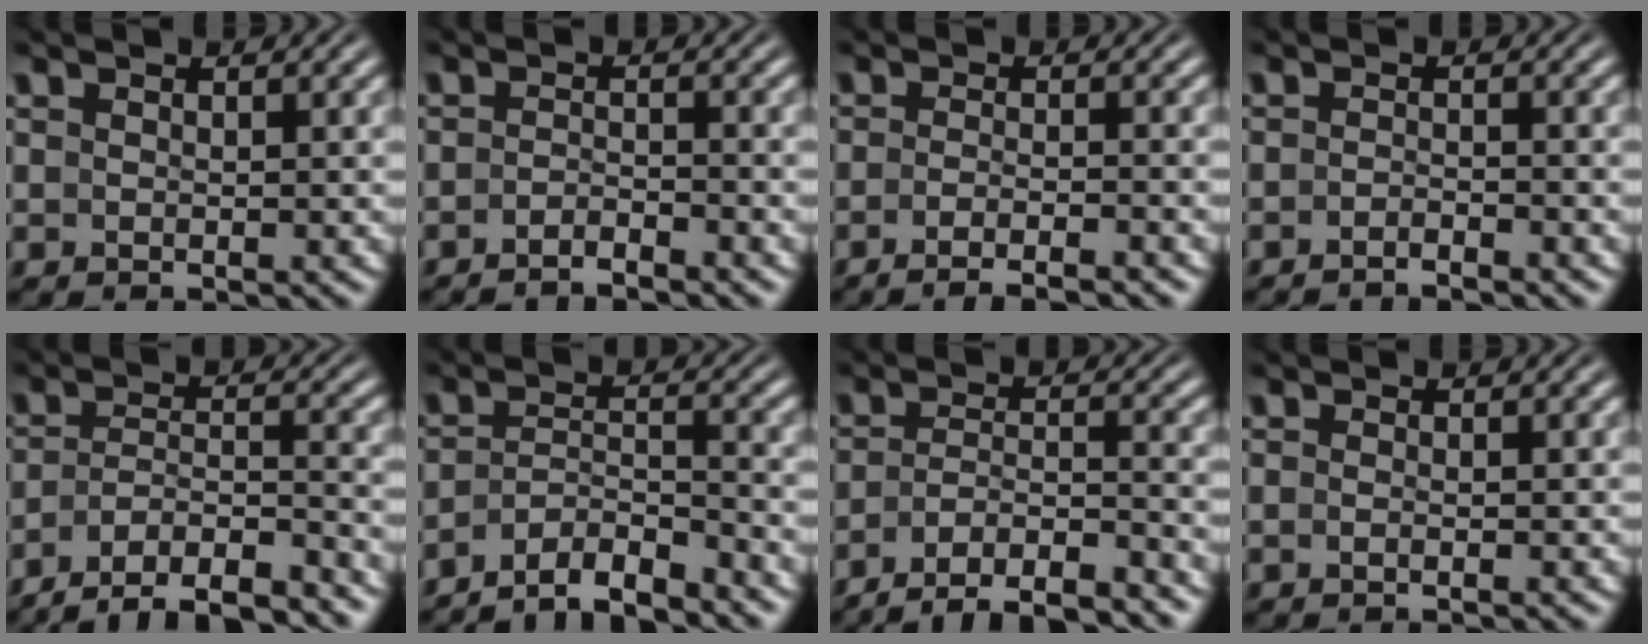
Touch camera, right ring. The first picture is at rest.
{"total": 2.6, "force": [-2.5, 0.1, 0.5], "torque": [-0.011, -0.006, -0.044]}
{"total": 4.7, "force": [-4.2, 0.3, 2.0], "torque": [-0.033, -0.012, -0.064]}
{"total": 2.1, "force": [-2.1, -0.1, 0.2], "torque": [-0.007, -0.005, -0.037]}
{"total": 9.0, "force": [-7.2, 4.3, 3.2], "torque": [-0.063, -0.032, -0.111]}
{"total": 6.5, "force": [-5.3, 3.1, 2.2], "torque": [-0.048, -0.024, -0.086]}
{"total": 8.3, "force": [-6.9, 3.5, 3.1], "torque": [-0.059, -0.032, -0.102]}
{"total": 0.8, "force": [-0.5, 0.0, 0.6], "torque": [-0.011, 0.002, -0.012]}